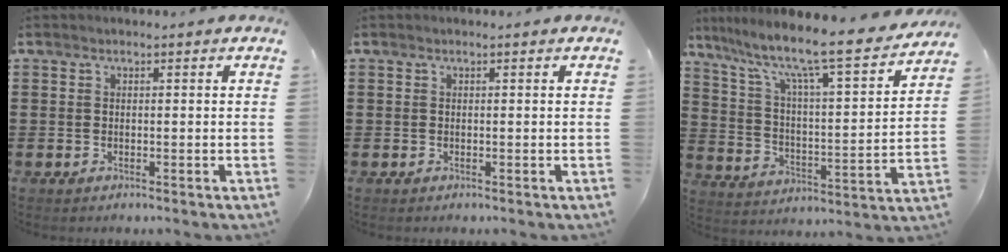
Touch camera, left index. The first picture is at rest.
{"total": 0.0}
{"total": 9.8, "force": [7.9, 0.6, 5.8], "torque": [-0.135, -0.064, 0.121]}